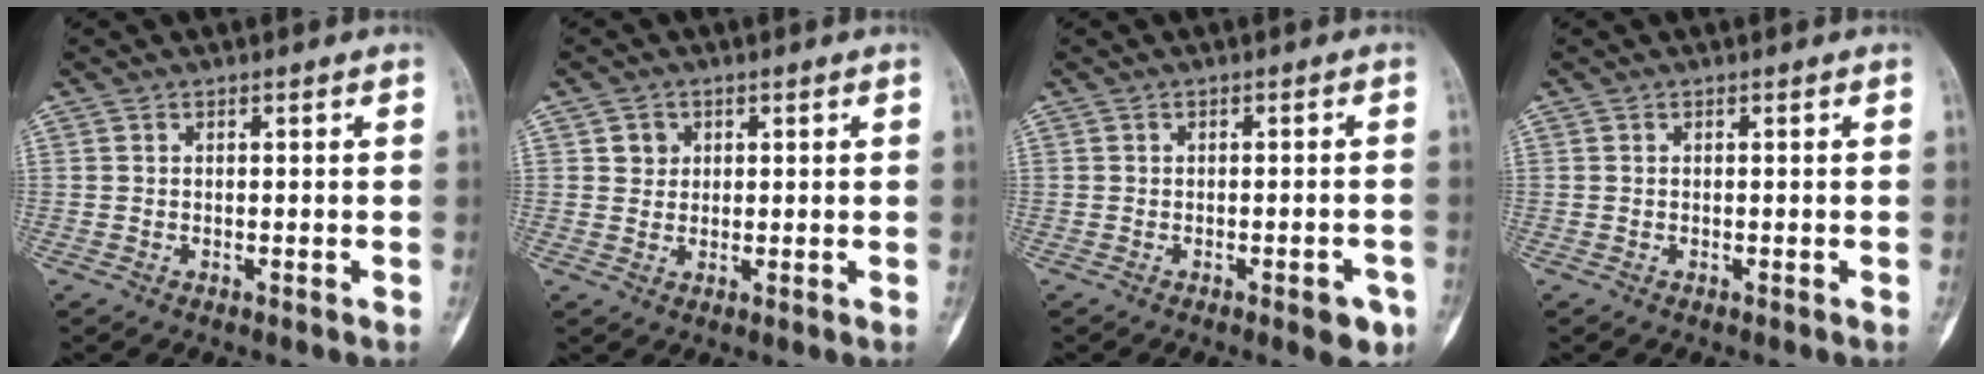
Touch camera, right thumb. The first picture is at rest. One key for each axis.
{"total": 2.7, "fx": 1.0, "fy": 2.4, "fz": 0.7, "tx": 0.004, "ty": -0.003, "tz": 0.013}
{"total": 4.4, "fx": -2.2, "fy": 1.6, "fz": 3.5, "tx": -0.029, "ty": 0.009, "tz": -0.023}
{"total": 0.0}